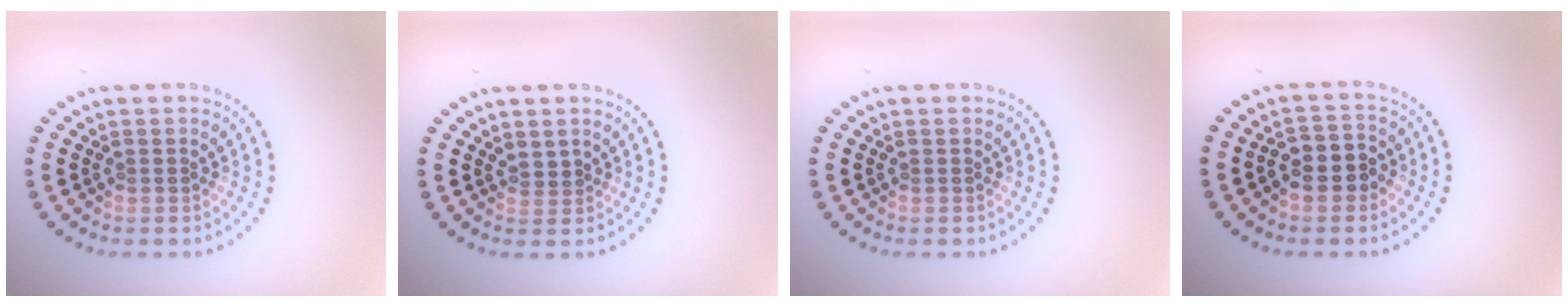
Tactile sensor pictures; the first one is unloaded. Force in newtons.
{"total": 0.8, "press": 0.4, "slide": 0.7}
{"total": 0.0}
{"total": 2.9, "press": 2.7, "slide": 0.9}